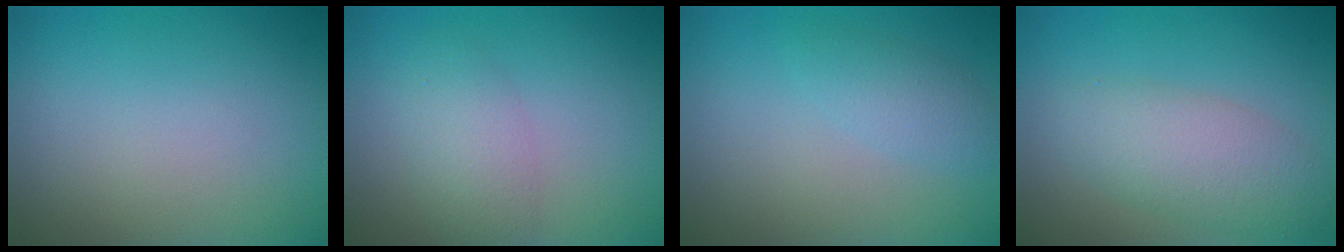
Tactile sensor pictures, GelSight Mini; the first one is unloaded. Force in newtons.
{"total": 2.8, "press": 2.8, "slide": 0.1}
{"total": 1.9, "press": 1.9, "slide": 0.1}
{"total": 4.3, "press": 4.3, "slide": 0.1}